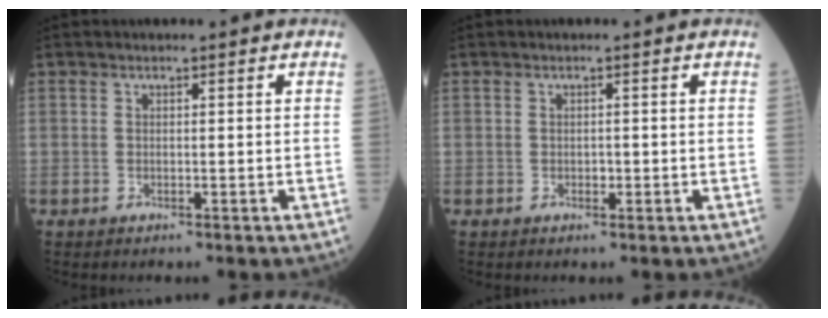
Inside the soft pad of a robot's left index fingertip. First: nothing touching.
{"total": 1.2, "force": [-1.2, 0.4, 0.2], "torque": [-0.003, -0.005, -0.019]}